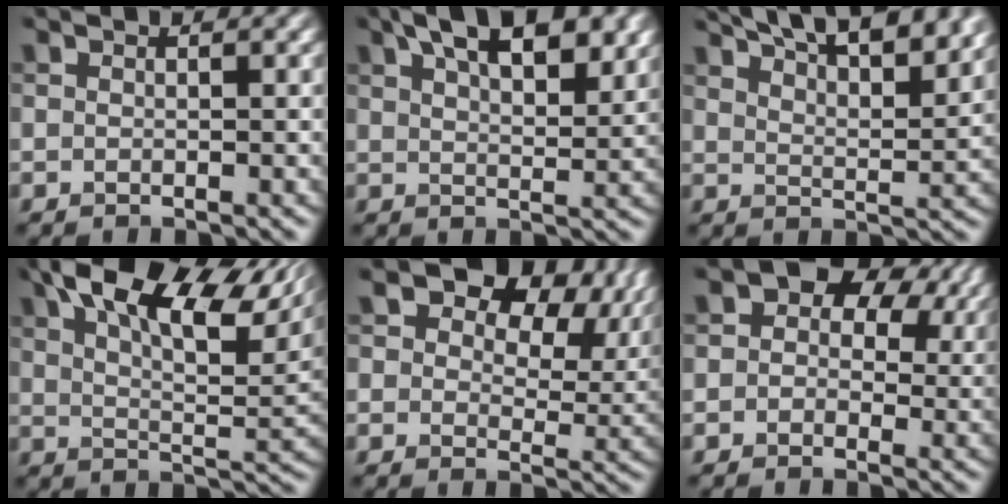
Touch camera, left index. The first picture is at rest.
{"total": 8.7, "force": [5.2, 3.4, 6.1], "torque": [-0.079, 0.022, 0.072]}
{"total": 12.4, "force": [9.3, 3.9, 7.2], "torque": [-0.074, 0.028, 0.092]}
{"total": 15.2, "force": [8.5, 5.9, 11.2], "torque": [-0.158, 0.032, 0.127]}
{"total": 10.6, "force": [5.1, 6.2, 6.8], "torque": [-0.095, 0.000, 0.082]}
{"total": 9.3, "force": [3.6, 6.4, 5.7], "torque": [-0.069, 0.029, 0.026]}